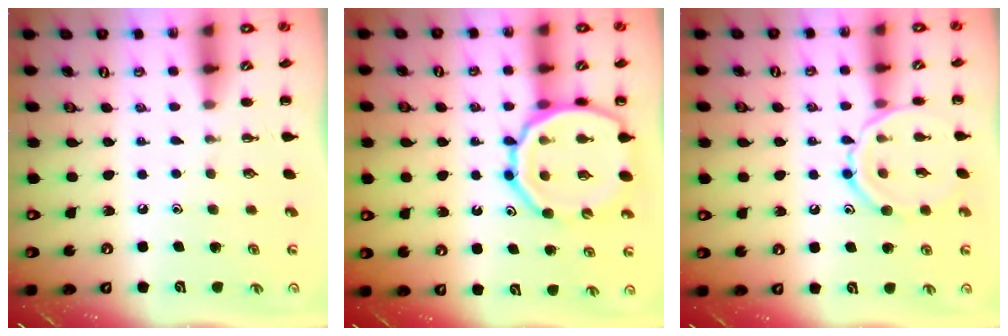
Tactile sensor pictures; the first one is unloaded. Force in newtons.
{"total": 18.2, "press": 18.0, "slide": 2.8}
{"total": 12.1, "press": 12.1, "slide": 0.3}